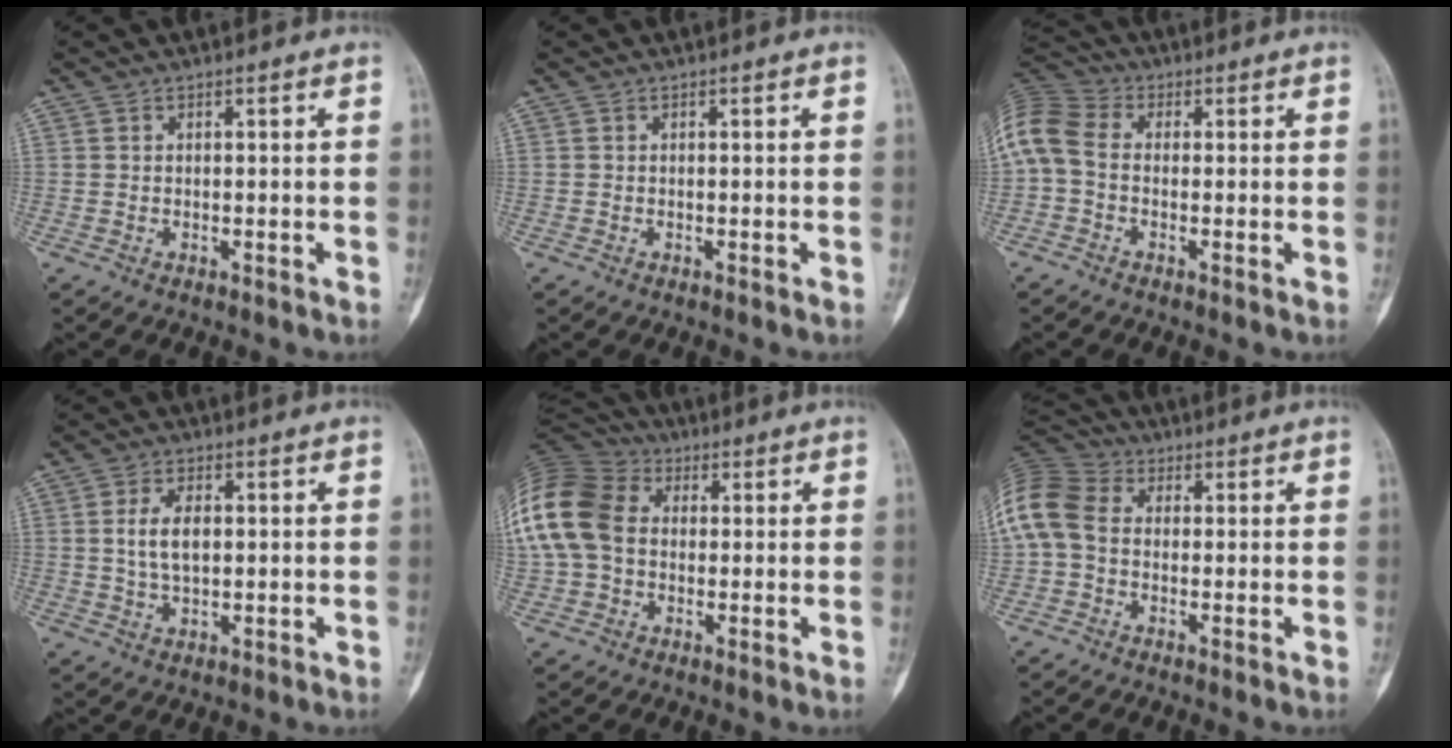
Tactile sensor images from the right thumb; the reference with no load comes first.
{"total": 0.0}
{"total": 11.3, "force": [0.0, 8.0, 8.0], "torque": [-0.182, 0.025, -0.014]}
{"total": 5.9, "force": [0.7, 3.2, 4.9], "torque": [-0.086, 0.000, 0.013]}
{"total": 18.6, "force": [1.9, 14.0, 12.0], "torque": [-0.277, 0.041, 0.029]}
{"total": 12.6, "force": [0.4, 9.4, 8.3], "torque": [-0.191, 0.030, -0.004]}